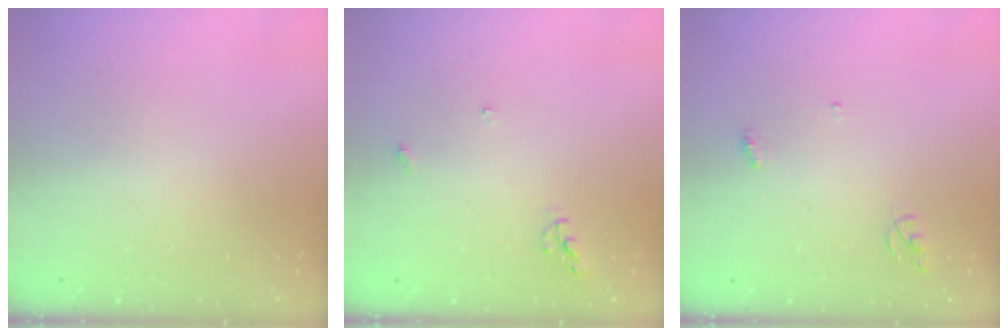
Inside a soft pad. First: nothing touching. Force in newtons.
{"total": 5.6, "press": 5.6, "slide": 0.7}
{"total": 3.7, "press": 3.7, "slide": 0.1}